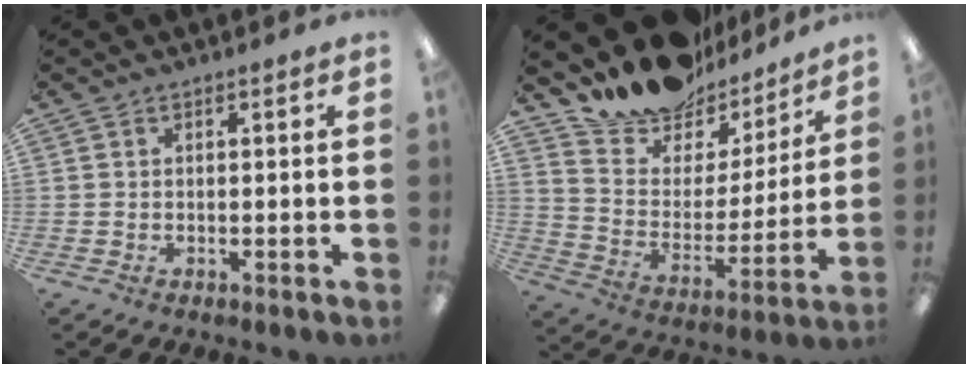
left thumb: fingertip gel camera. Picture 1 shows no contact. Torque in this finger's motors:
{"motor_torque": [0.39, 0.13, -0.42, -0.63, 0.01]}